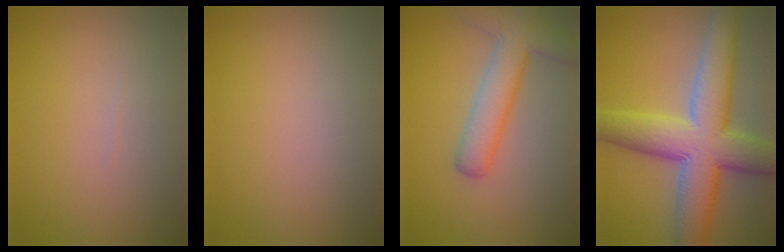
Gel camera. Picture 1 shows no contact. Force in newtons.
{"total": 0.0}
{"total": 5.3, "press": 5.3, "slide": 0.4}
{"total": 10.6, "press": 10.6, "slide": 0.7}